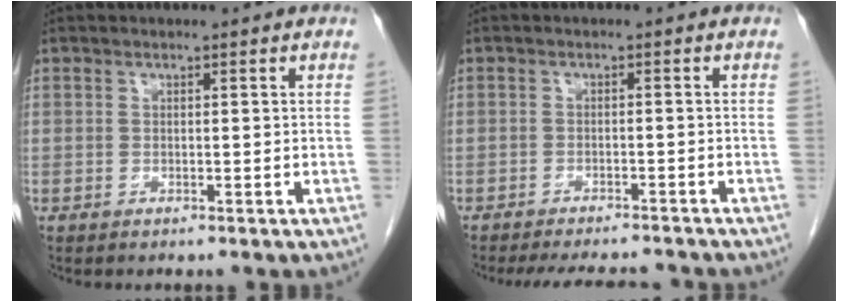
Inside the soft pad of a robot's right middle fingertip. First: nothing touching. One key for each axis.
{"total": 8.5, "fx": -8.0, "fy": 1.6, "fz": 2.6, "tx": -0.041, "ty": -0.005, "tz": -0.104}